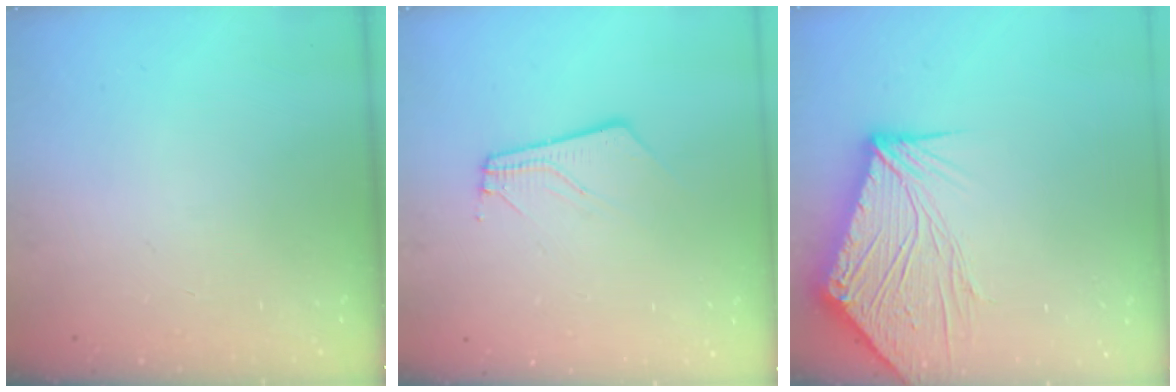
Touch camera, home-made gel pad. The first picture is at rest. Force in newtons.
{"total": 3.7, "press": 3.7, "slide": 0.2}
{"total": 15.8, "press": 15.7, "slide": 2.1}